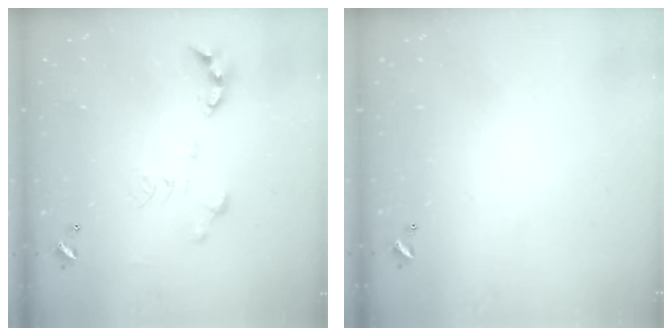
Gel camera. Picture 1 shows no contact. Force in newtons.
{"total": 0.0}